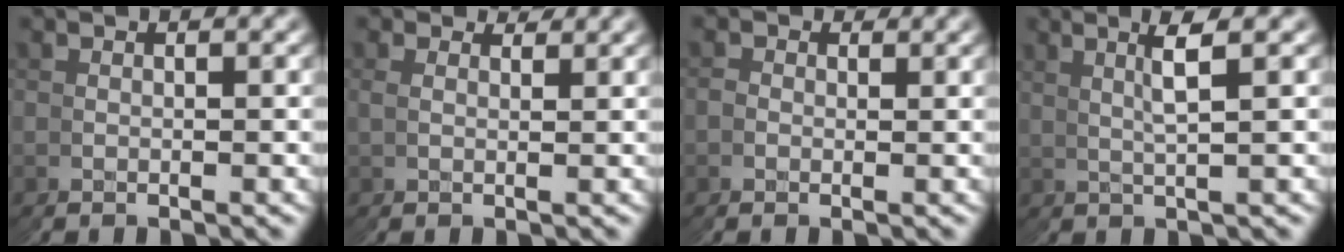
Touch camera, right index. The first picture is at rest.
{"total": 1.0, "force": [0.8, 0.4, 0.5], "torque": [0.002, 0.001, 0.012]}
{"total": 1.5, "force": [-0.2, 0.9, -1.2], "torque": [0.024, -0.002, -0.006]}
{"total": 2.9, "force": [1.7, -1.9, 1.5], "torque": [-0.023, 0.022, 0.031]}